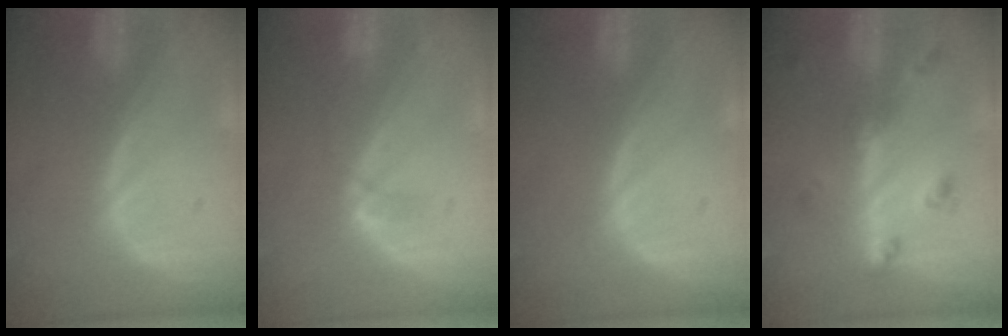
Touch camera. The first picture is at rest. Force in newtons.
{"total": 2.7, "press": 2.4, "slide": 1.3}
{"total": 0.0}
{"total": 4.8, "press": 4.6, "slide": 1.5}